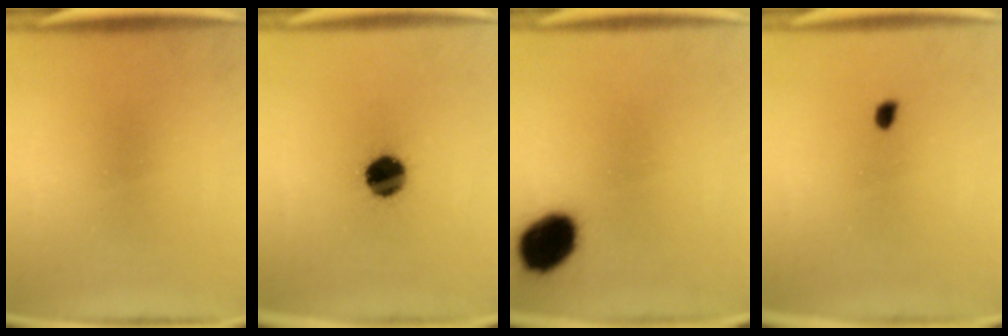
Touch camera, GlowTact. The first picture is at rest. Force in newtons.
{"total": 9.7}
{"total": 11.9}
{"total": 0.8}